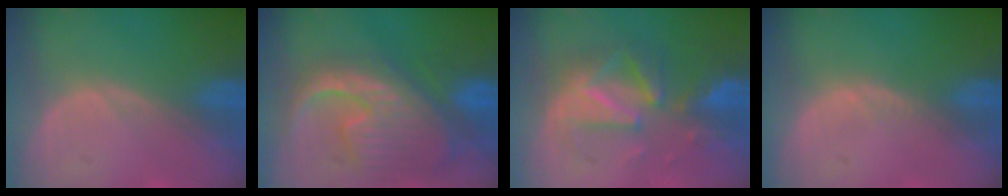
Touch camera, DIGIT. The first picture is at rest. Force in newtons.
{"total": 12.6, "press": 10.8, "slide": 6.5}
{"total": 8.3, "press": 8.2, "slide": 0.4}
{"total": 0.7, "press": 0.6, "slide": 0.3}